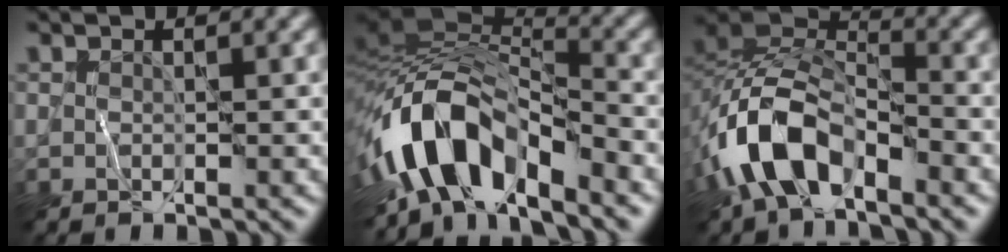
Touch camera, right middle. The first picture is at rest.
{"total": 11.1, "force": [-5.2, 5.4, 8.2], "torque": [-0.142, 0.007, -0.099]}
{"total": 8.2, "force": [-4.3, 4.5, 5.4], "torque": [-0.101, 0.000, -0.088]}